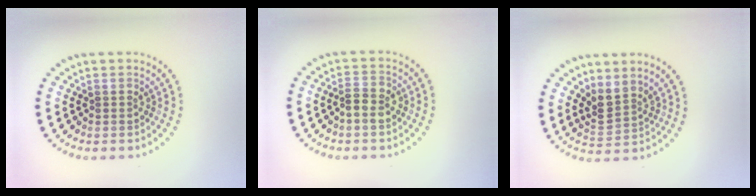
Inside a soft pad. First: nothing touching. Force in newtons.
{"total": 2.1, "press": 2.0, "slide": 0.5}
{"total": 2.7, "press": 2.0, "slide": 1.8}